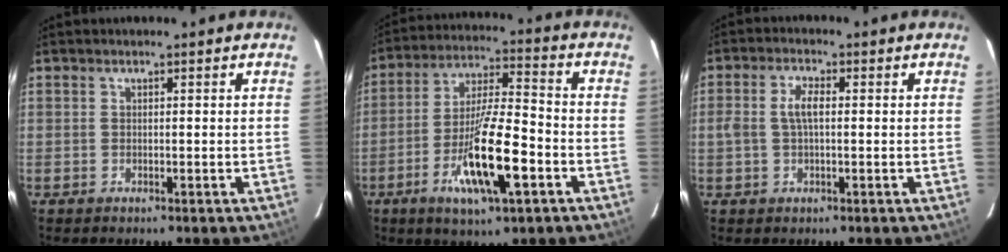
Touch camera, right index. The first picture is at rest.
{"total": 15.1, "force": [-6.0, 3.0, 13.5], "torque": [-0.264, -0.013, -0.109]}
{"total": 4.0, "force": [0.2, 1.7, 3.6], "torque": [-0.072, 0.007, 0.006]}